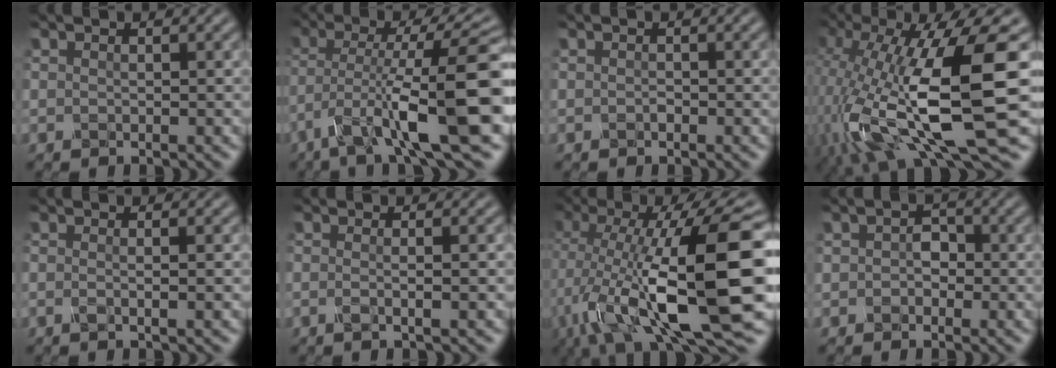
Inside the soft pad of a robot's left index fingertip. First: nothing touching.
{"total": 10.2, "force": [-4.2, 1.6, 9.2], "torque": [-0.148, 0.009, -0.078]}
{"total": 0.7, "force": [-0.6, 0.2, 0.2], "torque": [0.000, -0.004, -0.014]}
{"total": 15.9, "force": [-3.0, 5.2, 14.7], "torque": [-0.282, -0.020, -0.049]}
{"total": 1.0, "force": [-0.7, -0.1, 0.7], "torque": [-0.011, -0.002, -0.022]}
{"total": 1.5, "force": [-0.8, 0.2, 1.3], "torque": [-0.017, -0.002, -0.025]}
{"total": 16.0, "force": [-3.0, 4.9, 14.9], "torque": [-0.264, 0.000, -0.055]}
{"total": 2.2, "force": [-0.8, 1.6, 1.2], "torque": [-0.018, 0.000, -0.026]}